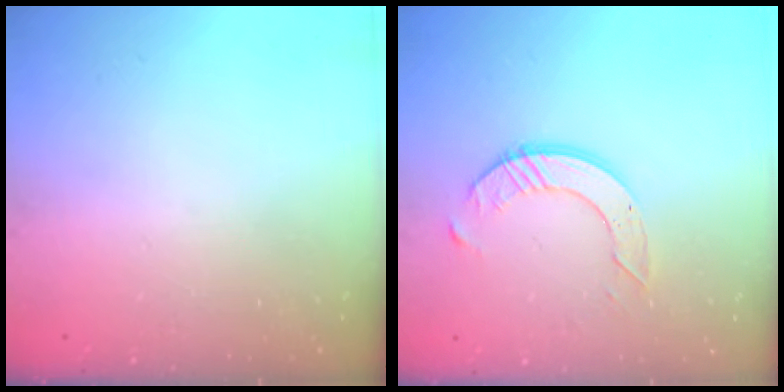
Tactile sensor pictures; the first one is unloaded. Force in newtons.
{"total": 6.4, "press": 6.4, "slide": 0.6}